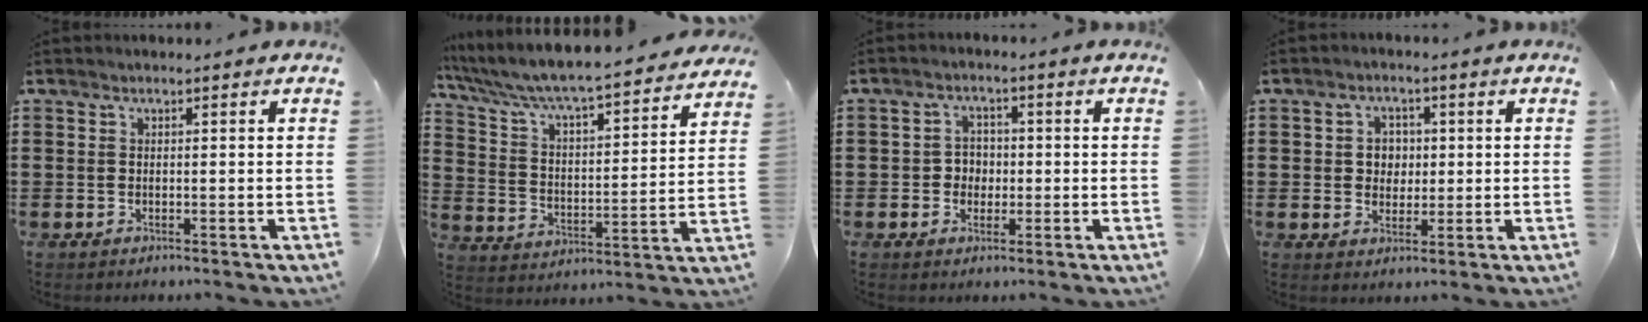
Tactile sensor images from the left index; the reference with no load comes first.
{"total": 5.7, "force": [5.3, -0.1, 2.2], "torque": [-0.068, -0.045, 0.081]}
{"total": 3.1, "force": [-0.6, 2.8, 1.2], "torque": [-0.033, 0.006, -0.016]}
{"total": 3.7, "force": [0.4, 3.4, 1.5], "torque": [-0.037, 0.008, 0.000]}